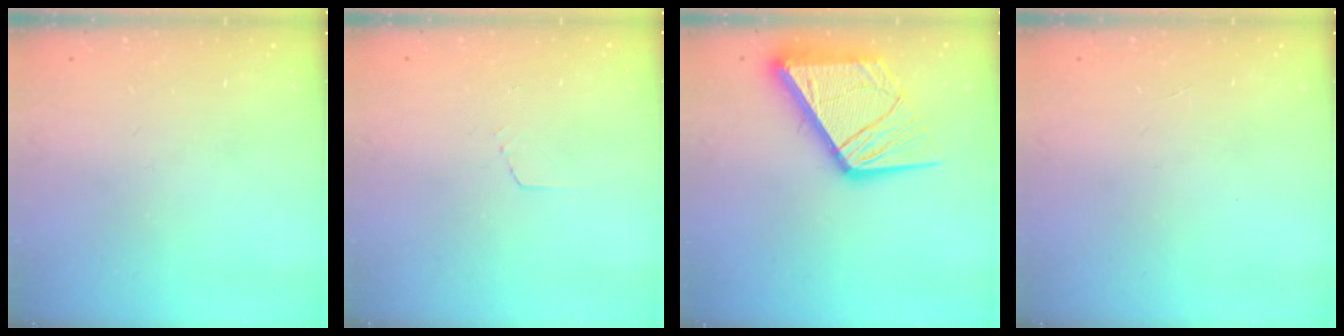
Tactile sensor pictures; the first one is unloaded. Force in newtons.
{"total": 2.9, "press": 2.9, "slide": 0.2}
{"total": 16.4, "press": 16.3, "slide": 2.0}
{"total": 0.0}